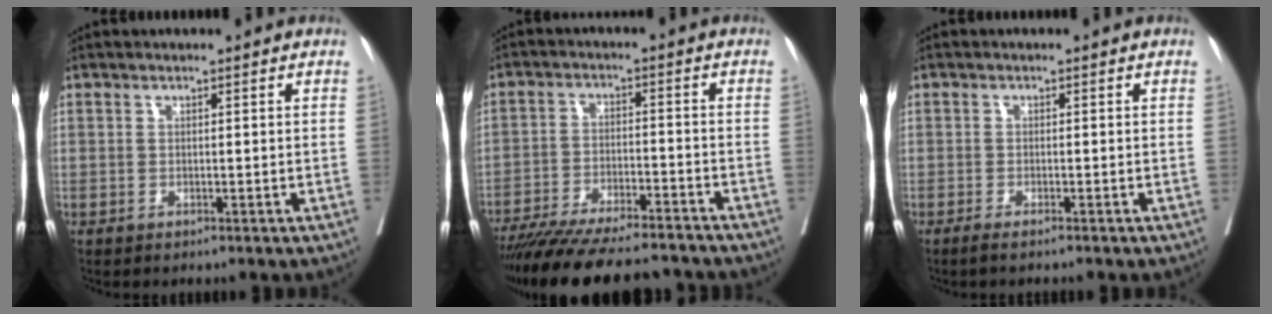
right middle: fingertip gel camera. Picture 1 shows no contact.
{"total": 20.4, "force": [-18.1, 2.9, 8.8], "torque": [-0.150, -0.027, -0.270]}
{"total": 2.6, "force": [-2.1, -0.3, 1.5], "torque": [-0.015, 0.000, -0.030]}